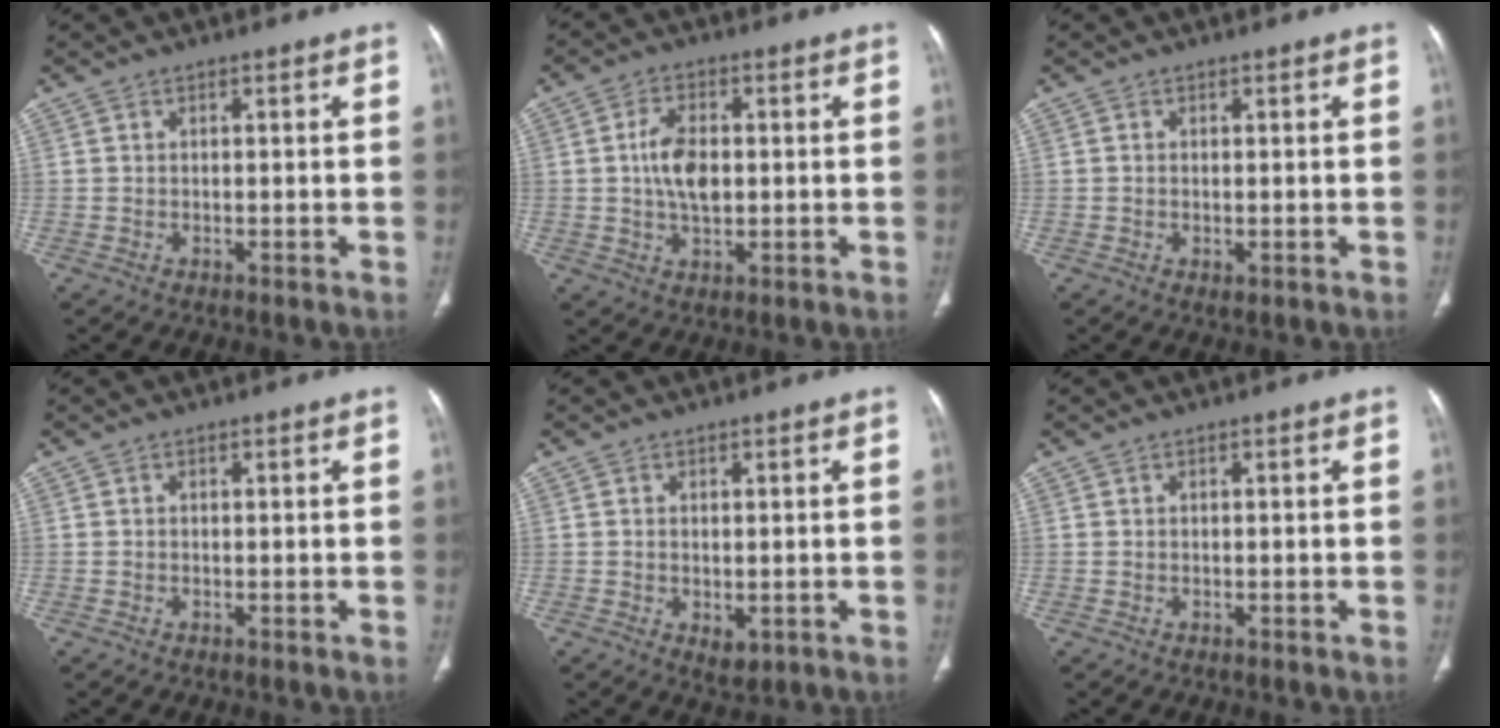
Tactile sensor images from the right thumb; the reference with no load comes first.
{"total": 8.5, "force": [0.3, 5.0, 6.9], "torque": [-0.120, 0.004, 0.004]}
{"total": 0.9, "force": [-0.2, 0.5, 0.7], "torque": [-0.013, -0.004, -0.001]}
{"total": 0.0}
{"total": 2.7, "force": [-0.5, 1.6, 2.1], "torque": [-0.028, -0.006, 0.000]}
{"total": 0.0}